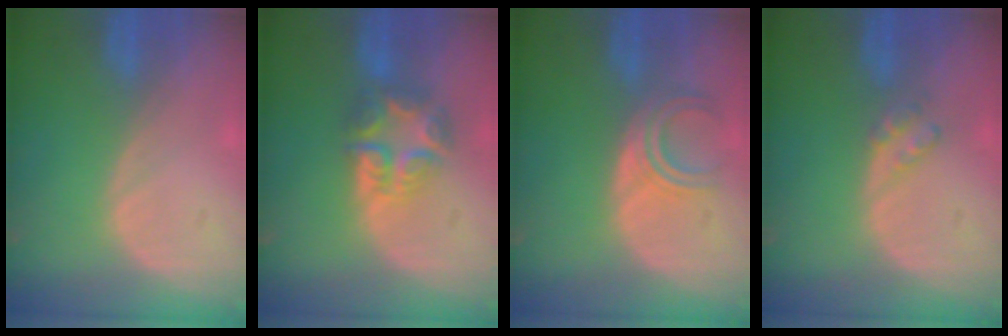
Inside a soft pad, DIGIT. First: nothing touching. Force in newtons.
{"total": 7.7, "press": 6.7, "slide": 3.8}
{"total": 4.4, "press": 4.3, "slide": 1.1}
{"total": 2.4, "press": 2.4, "slide": 0.2}